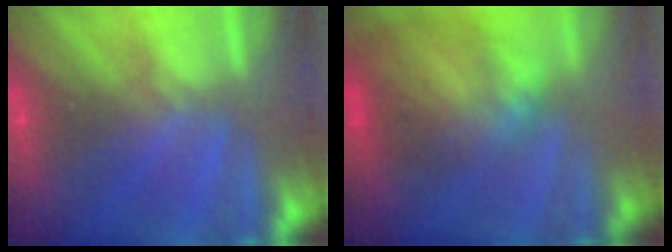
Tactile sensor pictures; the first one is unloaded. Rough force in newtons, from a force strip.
{"total": 8.5}